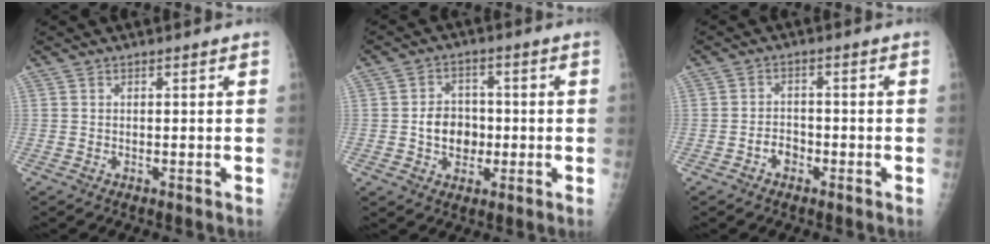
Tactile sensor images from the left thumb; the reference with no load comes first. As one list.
[{"total": 7.1, "force": [-0.9, 5.8, 4.0], "torque": [-0.033, 0.012, -0.018]}, {"total": 3.0, "force": [-1.6, 2.2, 1.3], "torque": [-0.007, 0.016, -0.029]}]